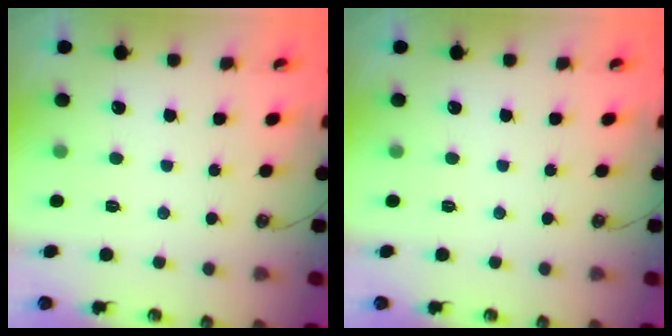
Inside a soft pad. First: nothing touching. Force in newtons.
{"total": 0.0}